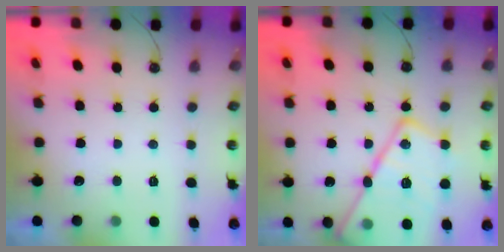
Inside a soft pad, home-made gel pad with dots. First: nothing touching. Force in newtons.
{"total": 23.7, "press": 23.6, "slide": 1.7}